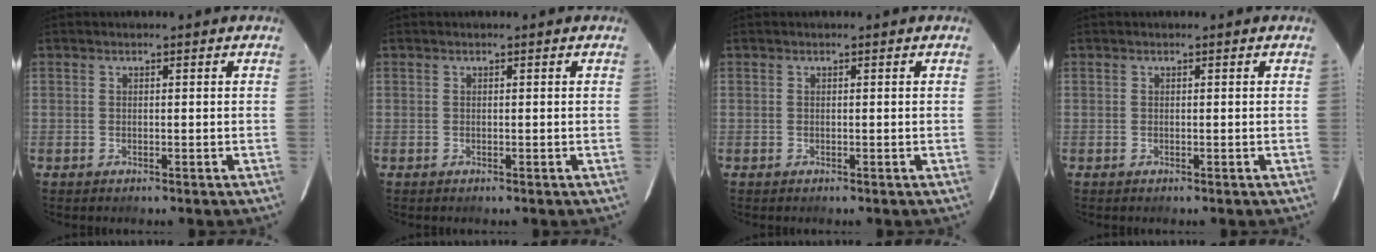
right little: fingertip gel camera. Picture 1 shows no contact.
{"total": 0.0}
{"total": 0.0}
{"total": 0.0}